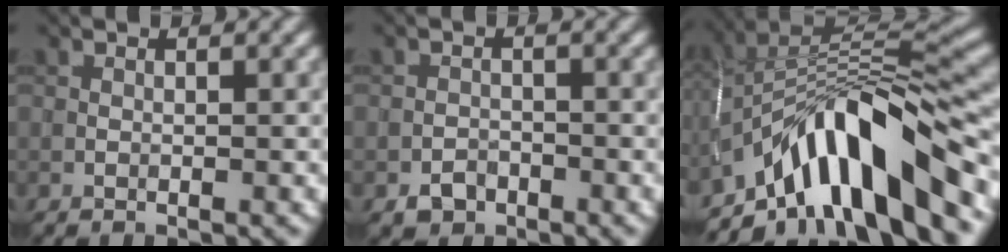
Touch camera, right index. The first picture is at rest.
{"total": 1.7, "force": [-1.2, 1.2, 0.5], "torque": [-0.001, 0.002, -0.023]}
{"total": 11.2, "force": [-6.4, 3.8, 8.3], "torque": [-0.113, 0.014, -0.114]}